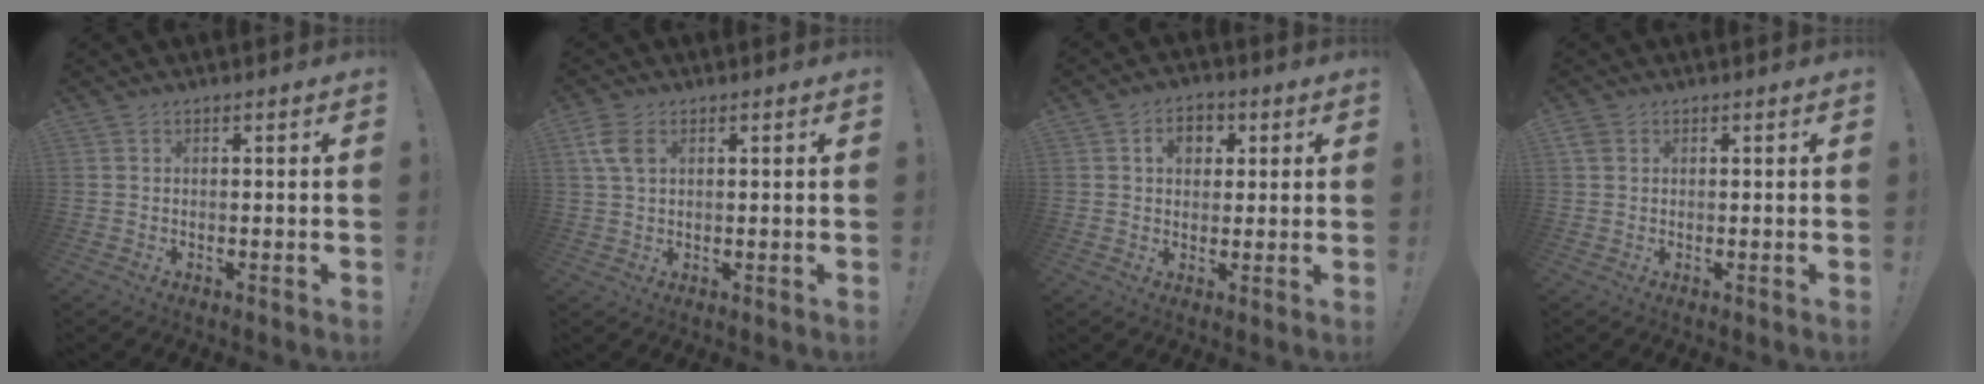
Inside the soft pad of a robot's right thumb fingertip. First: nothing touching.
{"total": 5.7, "force": [2.0, 3.4, 4.1], "torque": [-0.086, -0.002, 0.036]}
{"total": 6.8, "force": [2.2, 5.2, 3.7], "torque": [-0.048, 0.004, 0.038]}
{"total": 2.3, "force": [1.0, 1.7, 1.0], "torque": [-0.013, 0.001, 0.019]}